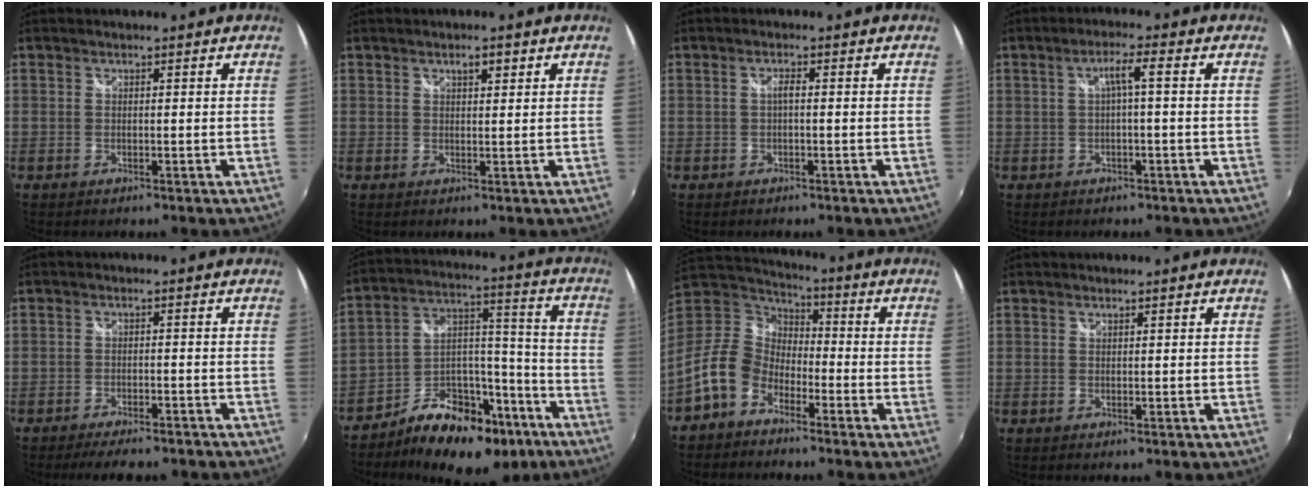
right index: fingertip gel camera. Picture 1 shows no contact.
{"total": 2.1, "force": [1.2, 0.9, 1.5], "torque": [-0.021, 0.005, 0.018]}
{"total": 1.2, "force": [-0.2, 0.2, 1.1], "torque": [-0.020, 0.004, -0.006]}
{"total": 3.2, "force": [0.0, 0.0, 3.2], "torque": [-0.060, 0.007, 0.002]}
{"total": 10.0, "force": [-8.6, 2.3, 4.7], "torque": [-0.101, -0.017, -0.122]}
{"total": 18.6, "force": [-11.5, 10.0, 10.6], "torque": [-0.187, 0.039, -0.176]}
{"total": 11.6, "force": [-6.5, 8.1, 5.2], "torque": [-0.118, 0.023, -0.134]}
{"total": 0.0}